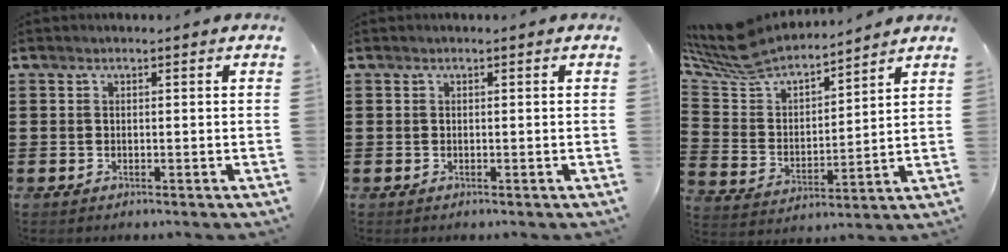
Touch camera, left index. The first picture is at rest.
{"total": 0.0}
{"total": 7.8, "force": [7.0, 2.5, 2.3], "torque": [-0.083, -0.042, 0.124]}